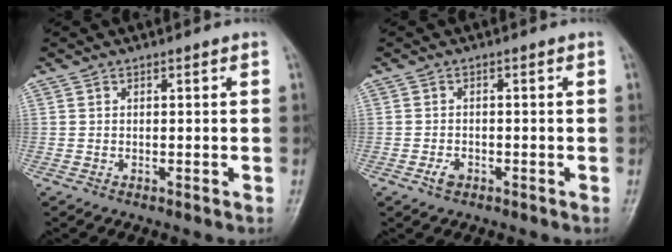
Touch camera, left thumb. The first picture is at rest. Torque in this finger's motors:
{"motor_torque": [-0.31, 0.36, 0.33, 0.14, 0.01]}